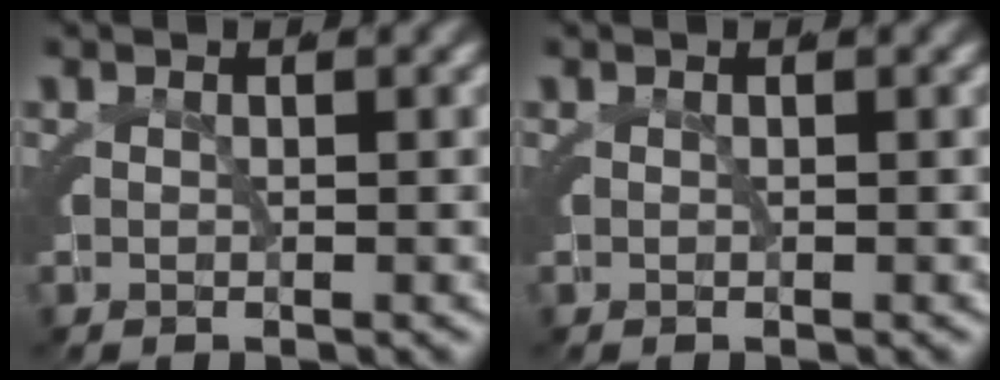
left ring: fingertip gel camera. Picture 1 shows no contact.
{"total": 0.0}